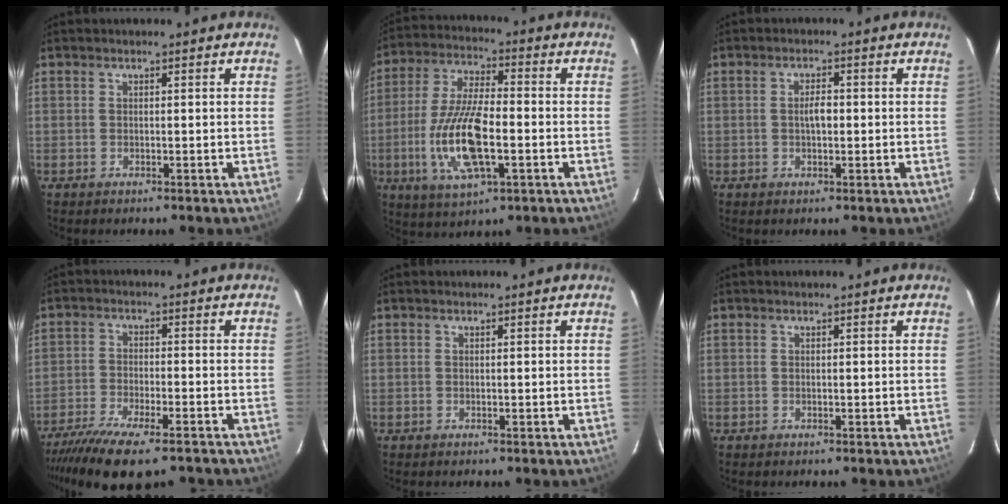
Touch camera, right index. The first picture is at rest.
{"total": 14.9, "force": [-3.7, 5.2, 13.4], "torque": [-0.282, -0.010, -0.067]}
{"total": 2.7, "force": [-0.1, 1.3, 2.4], "torque": [-0.044, 0.005, 0.000]}
{"total": 14.5, "force": [-11.6, 3.3, 8.2], "torque": [-0.172, -0.043, -0.193]}
{"total": 0.0}
{"total": 0.0}